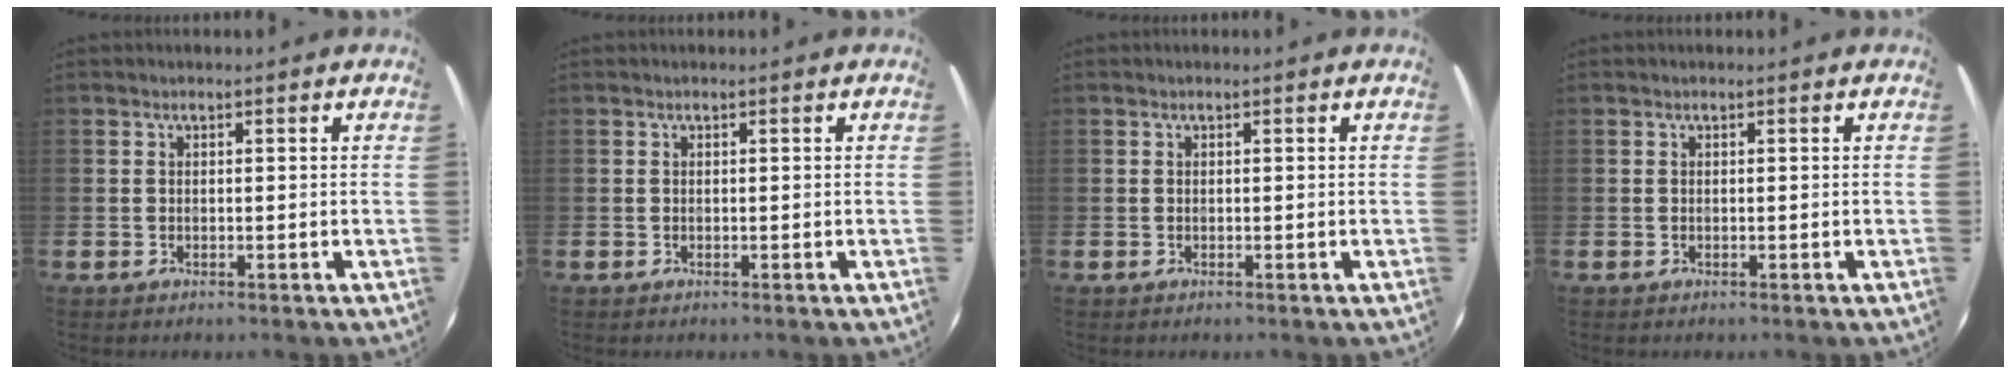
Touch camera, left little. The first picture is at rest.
{"total": 0.0}
{"total": 0.0}
{"total": 0.0}